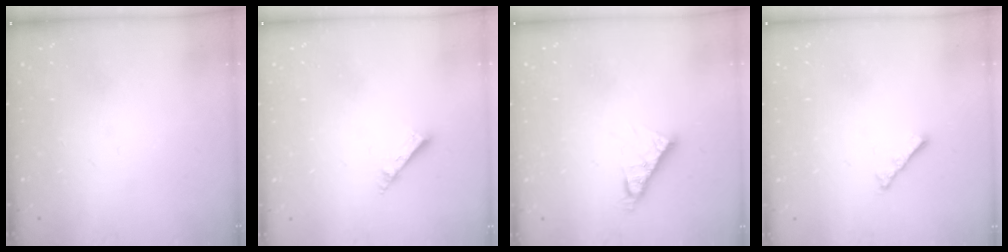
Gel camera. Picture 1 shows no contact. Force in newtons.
{"total": 3.8, "press": 3.8, "slide": 0.6}
{"total": 5.9, "press": 5.9, "slide": 0.5}
{"total": 3.0, "press": 3.0, "slide": 0.5}